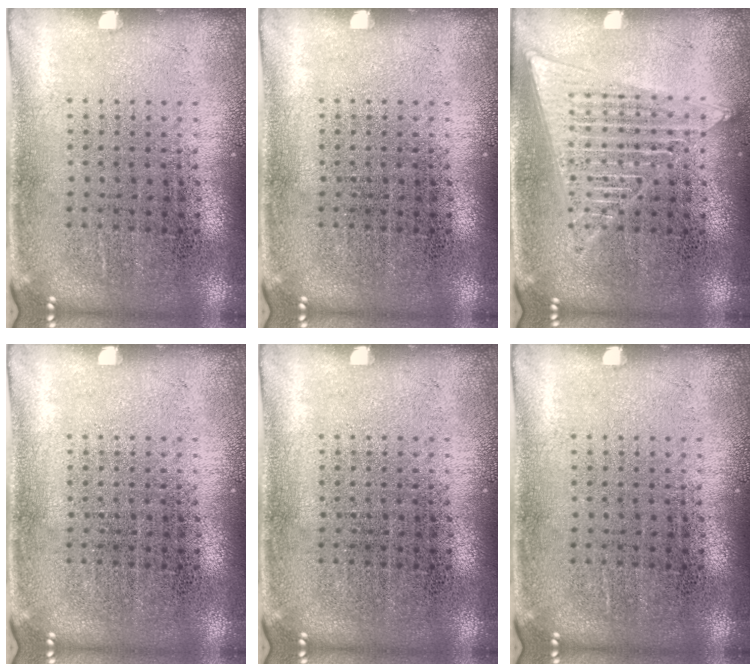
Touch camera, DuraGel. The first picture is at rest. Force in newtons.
{"total": 0.0}
{"total": 1.4, "press": 1.4, "slide": 0.1}
{"total": 0.0}
{"total": 0.0}
{"total": 0.0}